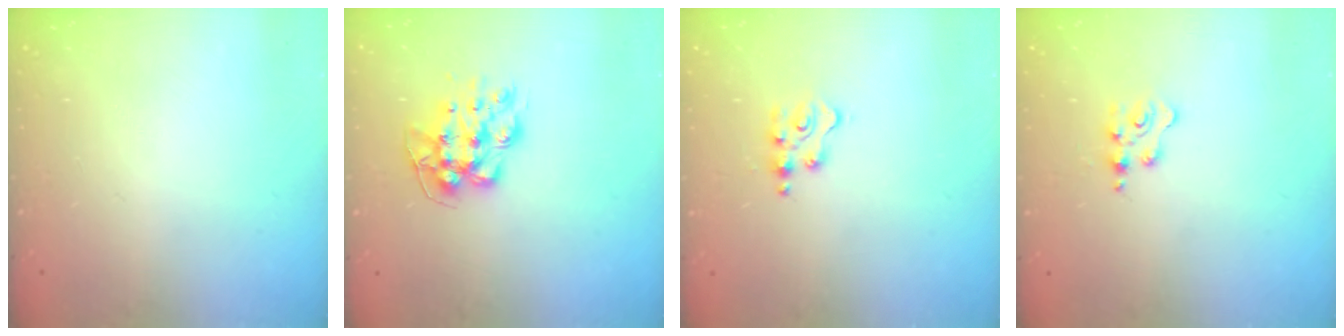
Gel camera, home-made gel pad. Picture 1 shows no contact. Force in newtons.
{"total": 10.0, "press": 9.9, "slide": 0.7}
{"total": 3.5, "press": 3.5, "slide": 0.5}
{"total": 2.3, "press": 2.3, "slide": 0.3}